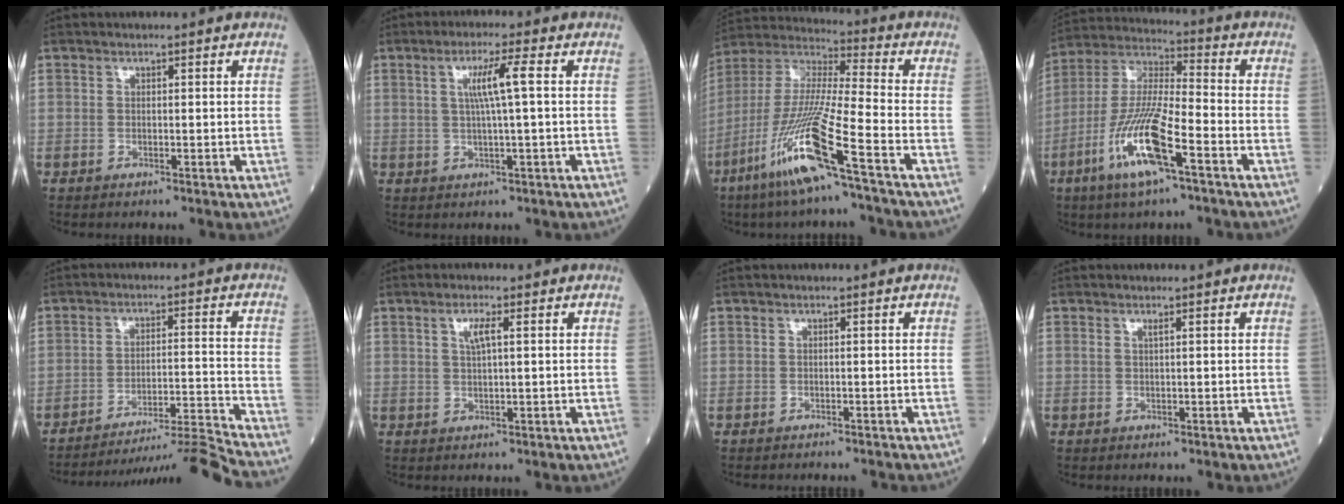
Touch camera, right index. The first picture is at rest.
{"total": 5.0, "force": [0.9, -0.7, 4.9], "torque": [-0.092, 0.004, 0.019]}
{"total": 15.9, "force": [-8.1, -0.6, 13.7], "torque": [-0.290, -0.028, -0.161]}
{"total": 13.7, "force": [-6.2, 1.8, 12.1], "torque": [-0.252, -0.011, -0.121]}
{"total": 12.7, "force": [-11.7, -4.6, 1.8], "torque": [-0.015, 0.007, -0.184]}
{"total": 2.6, "force": [1.0, 0.4, 2.3], "torque": [-0.048, 0.003, 0.018]}
{"total": 2.4, "force": [-2.2, 0.9, 0.3], "torque": [-0.004, -0.001, -0.030]}
{"total": 0.5, "force": [0.3, -0.1, 0.4], "torque": [-0.014, 0.000, 0.007]}